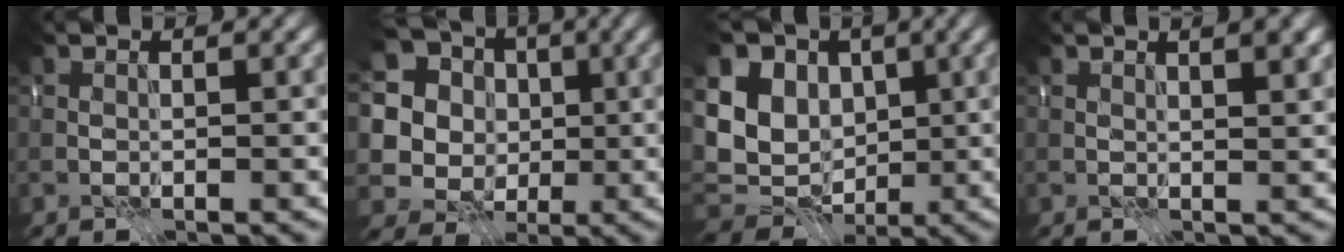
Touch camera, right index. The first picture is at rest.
{"total": 12.1, "force": [3.1, 10.8, 4.6], "torque": [-0.150, 0.025, 0.041]}
{"total": 11.9, "force": [2.9, 9.6, 6.5], "torque": [-0.138, 0.025, 0.034]}
{"total": 3.4, "force": [1.8, 1.1, 2.6], "torque": [-0.028, 0.006, 0.020]}